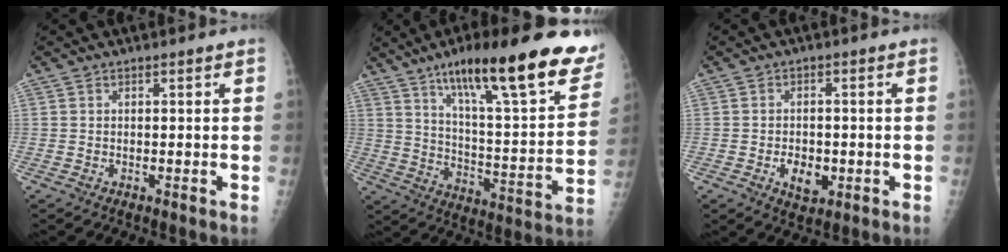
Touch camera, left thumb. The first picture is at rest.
{"total": 26.9, "force": [16.5, 5.9, 20.4], "torque": [-0.275, -0.049, 0.254]}
{"total": 5.0, "force": [-1.3, 3.5, 3.3], "torque": [-0.036, 0.001, -0.015]}